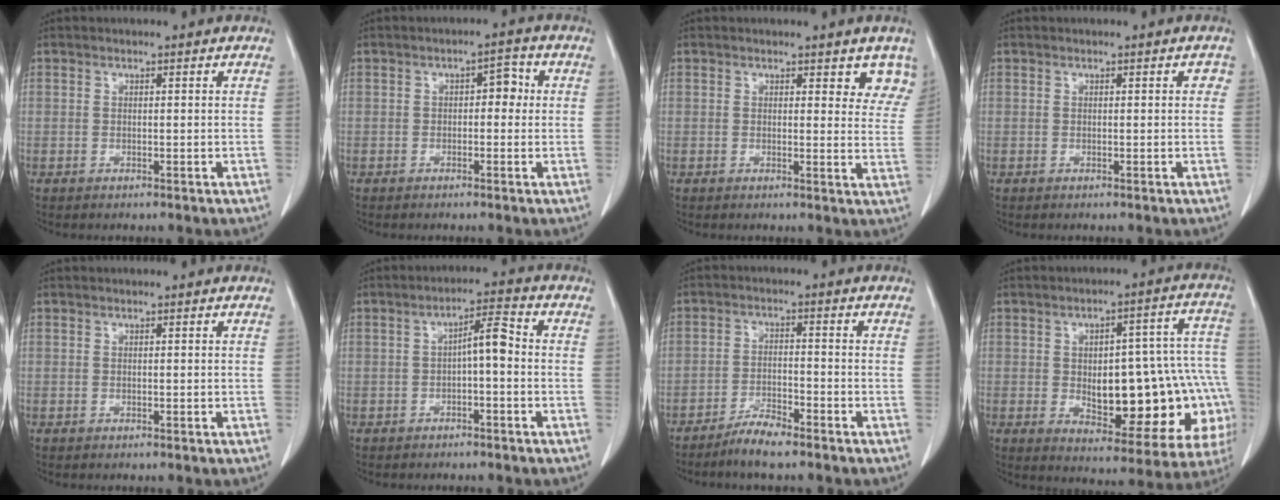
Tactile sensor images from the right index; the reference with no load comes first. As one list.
[{"total": 3.0, "force": [0.2, 1.7, 2.5], "torque": [-0.030, 0.020, 0.000]}, {"total": 5.5, "force": [4.5, 2.3, 2.0], "torque": [0.002, -0.018, 0.032]}, {"total": 1.0, "force": [0.2, 0.6, 0.8], "torque": [-0.008, 0.010, 0.003]}, {"total": 0.0}, {"total": 4.4, "force": [-0.4, 0.9, 4.3], "torque": [-0.067, 0.018, -0.007]}, {"total": 4.5, "force": [-3.8, 0.4, 2.4], "torque": [-0.045, -0.008, -0.075]}, {"total": 22.1, "force": [-3.4, 8.3, 20.2], "torque": [-0.186, 0.040, -0.014]}]